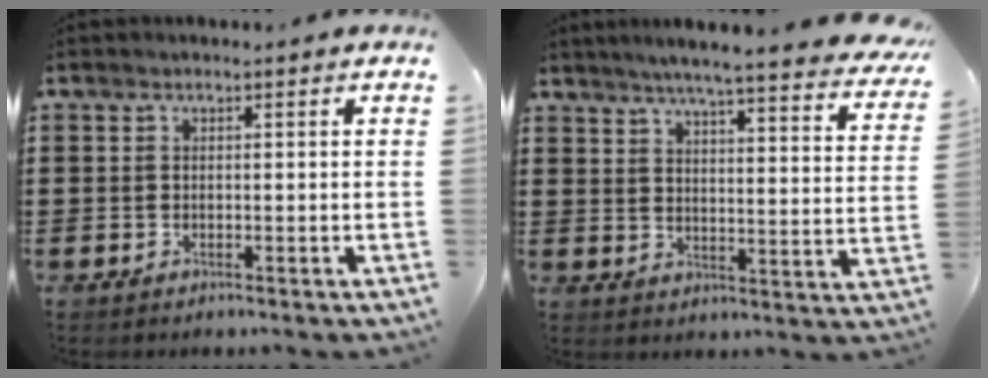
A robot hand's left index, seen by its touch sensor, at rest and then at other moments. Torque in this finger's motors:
{"motor_torque": [1.18, -0.96, 0.58, 0.21]}